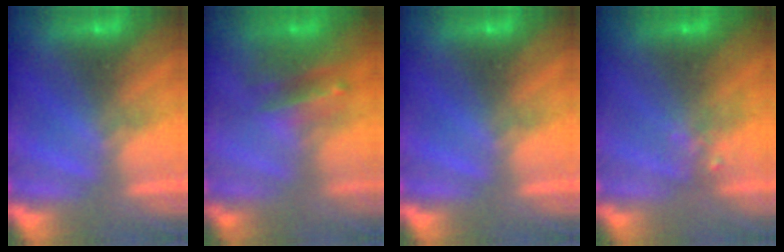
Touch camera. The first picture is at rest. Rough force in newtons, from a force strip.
{"total": 2.7}
{"total": 0.0}
{"total": 2.3}